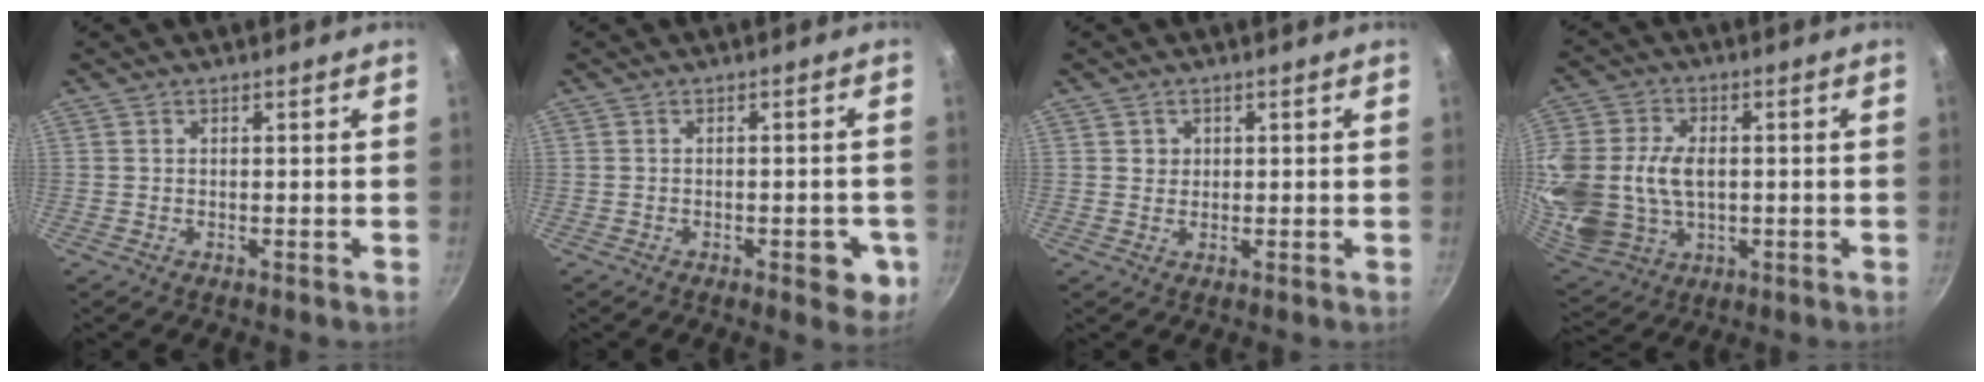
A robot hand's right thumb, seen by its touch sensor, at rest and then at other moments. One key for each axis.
{"total": 5.6, "fx": -1.9, "fy": 2.6, "fz": 4.6, "tx": -0.038, "ty": 0.006, "tz": -0.022}
{"total": 1.7, "fx": 0.5, "fy": 1.6, "fz": 0.3, "tx": 0.004, "ty": 0.003, "tz": 0.006}
{"total": 22.8, "fx": 0.7, "fy": 16.9, "fz": 15.2, "tx": -0.364, "ty": 0.018, "tz": 0.027}